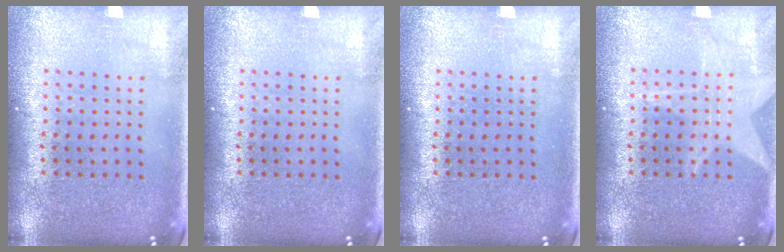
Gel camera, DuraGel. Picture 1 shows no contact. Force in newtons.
{"total": 0.0}
{"total": 0.0}
{"total": 1.8, "press": 1.8, "slide": 0.3}